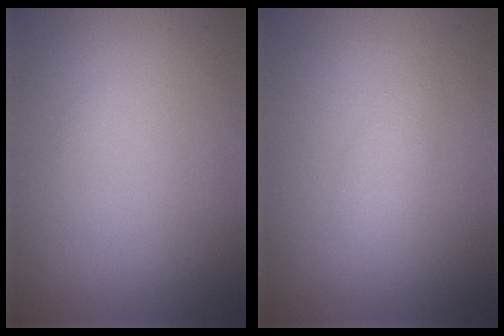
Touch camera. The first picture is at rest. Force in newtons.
{"total": 1.3, "press": 1.3, "slide": 0.1}